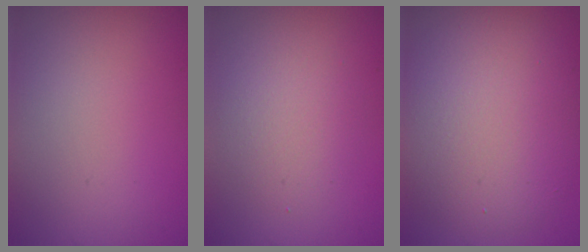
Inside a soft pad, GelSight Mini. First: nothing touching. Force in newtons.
{"total": 2.7, "press": 2.7, "slide": 0.2}
{"total": 7.7, "press": 7.7, "slide": 0.5}